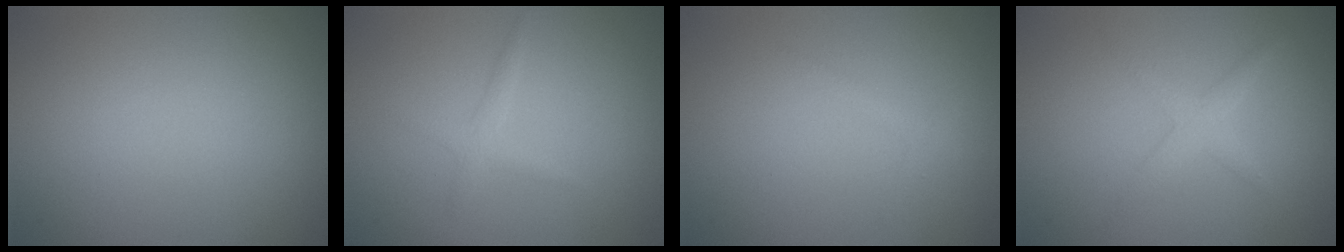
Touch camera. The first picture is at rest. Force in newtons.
{"total": 1.2, "press": 1.2, "slide": 0.1}
{"total": 0.9, "press": 0.9, "slide": 0.0}
{"total": 1.7, "press": 1.7, "slide": 0.1}